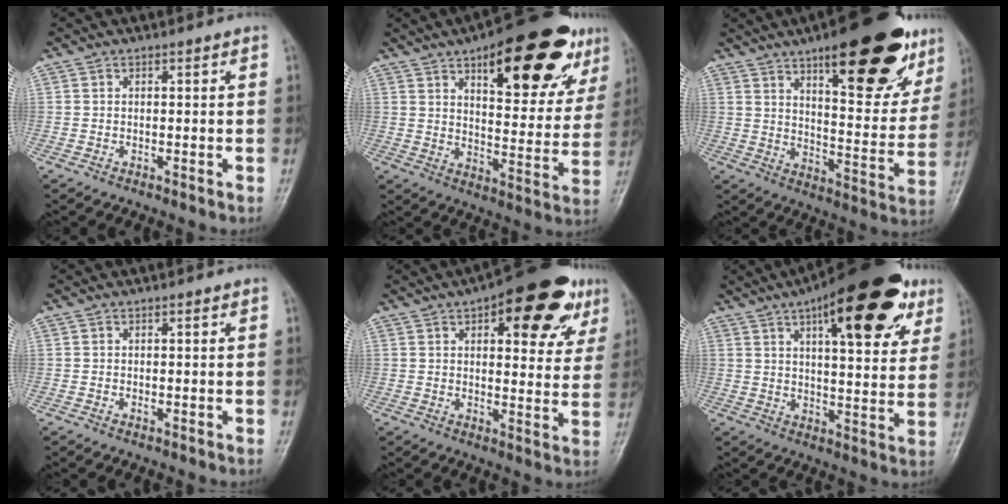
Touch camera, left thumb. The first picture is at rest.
{"total": 24.1, "force": [13.1, 9.2, 18.0], "torque": [-0.208, -0.033, 0.188]}
{"total": 26.0, "force": [14.8, 8.9, 19.5], "torque": [-0.226, -0.047, 0.213]}
{"total": 0.5, "force": [0.1, 0.3, 0.4], "torque": [-0.007, -0.001, 0.002]}
{"total": 18.6, "force": [9.1, 7.8, 14.2], "torque": [-0.147, -0.018, 0.117]}
{"total": 23.5, "force": [12.2, 8.4, 18.3], "torque": [-0.233, -0.017, 0.172]}